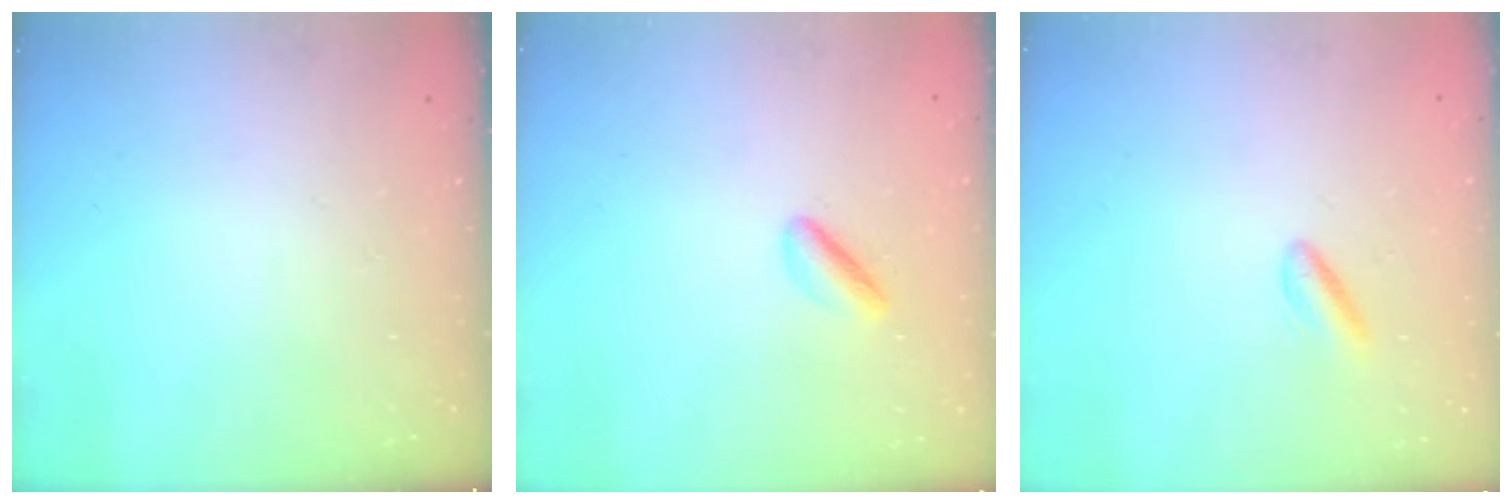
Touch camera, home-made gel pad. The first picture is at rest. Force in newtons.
{"total": 2.5, "press": 2.5, "slide": 0.5}
{"total": 2.4, "press": 2.3, "slide": 0.9}